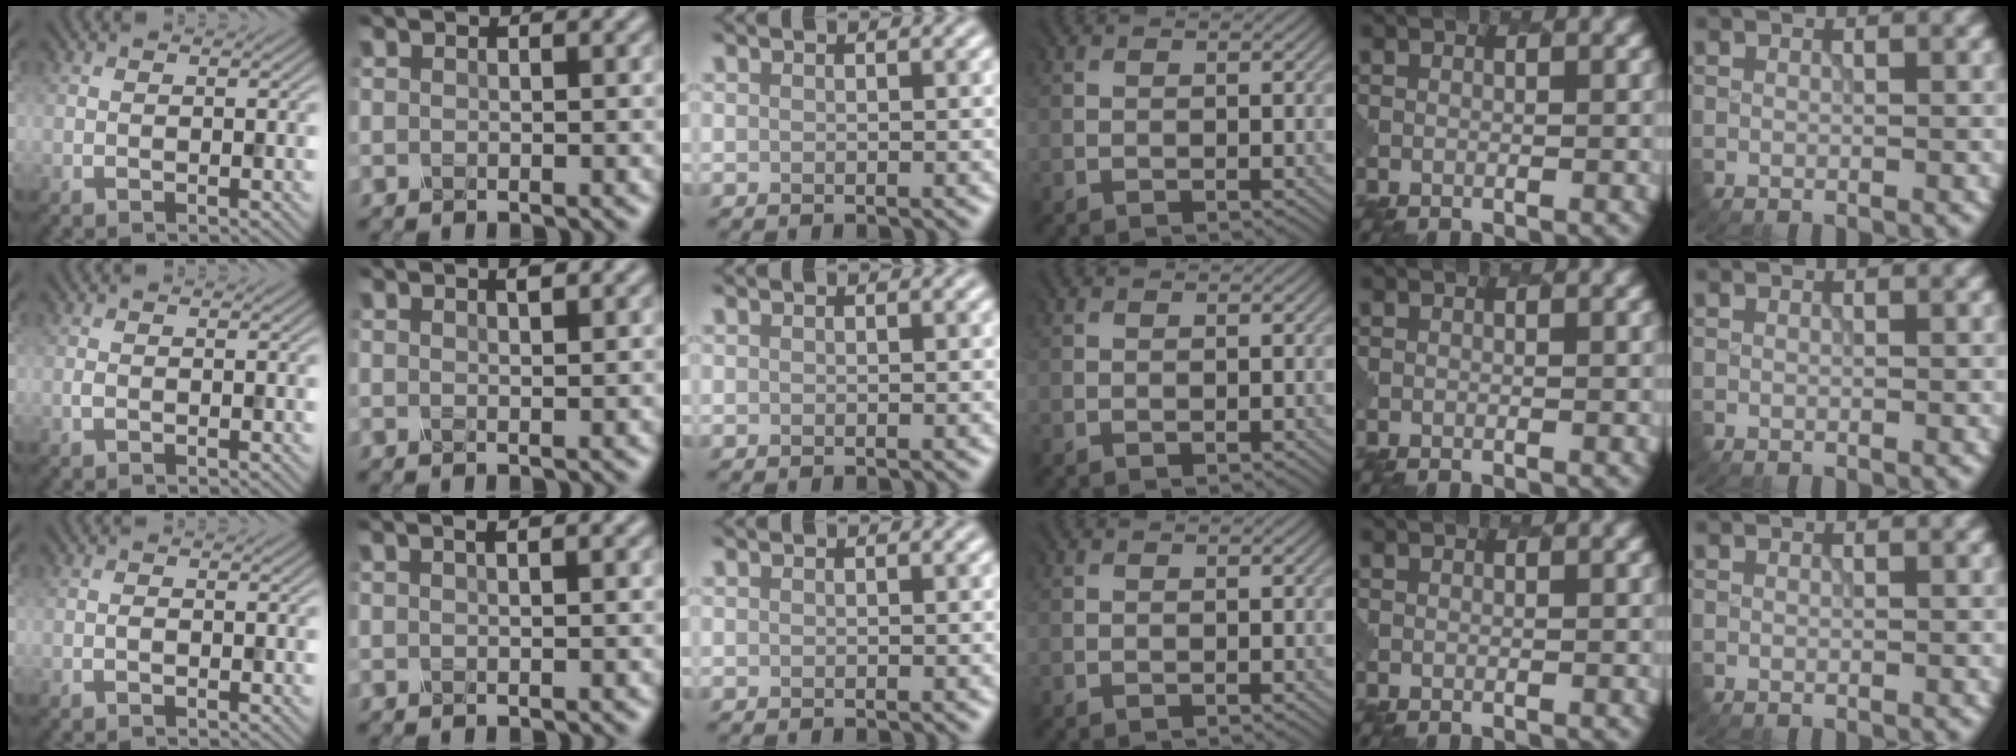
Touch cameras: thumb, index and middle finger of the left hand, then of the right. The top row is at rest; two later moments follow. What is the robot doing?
{"motion": "dispense", "object": "pipette"}